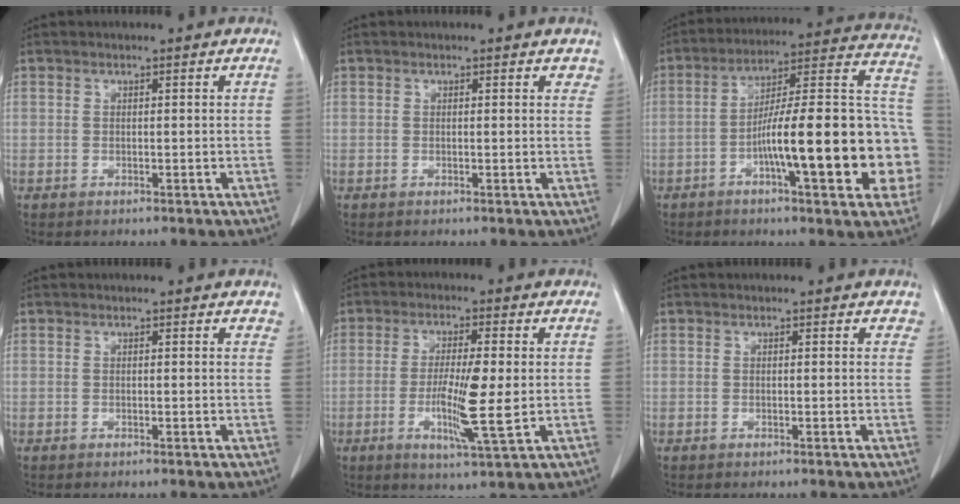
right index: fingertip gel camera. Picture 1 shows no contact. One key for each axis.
{"total": 1.7, "fx": 1.4, "fy": 0.8, "fz": 0.6, "tx": 0.003, "ty": -0.001, "tz": 0.002}
{"total": 22.6, "fx": -5.6, "fy": 3.8, "fz": 21.5, "tx": -0.244, "ty": 0.036, "tz": -0.076}
{"total": 1.5, "fx": 1.2, "fy": 0.6, "fz": 0.5, "tx": 0.000, "ty": 0.000, "tz": 0.001}
{"total": 9.1, "fx": -1.2, "fy": 0.4, "fz": 9.0, "tx": -0.162, "ty": -0.017, "tz": -0.024}
{"total": 1.4, "fx": 1.2, "fy": 0.8, "fz": 0.4, "tx": 0.006, "ty": -0.001, "tz": -0.001}